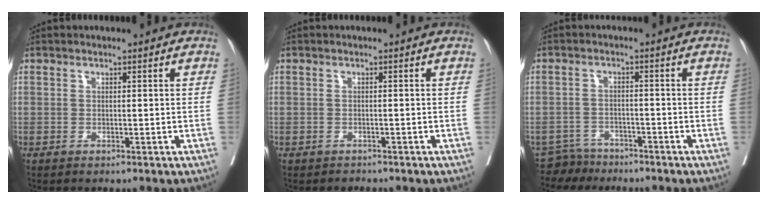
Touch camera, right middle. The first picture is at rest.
{"total": 1.0, "force": [-0.8, 0.5, -0.1], "torque": [-0.003, 0.000, -0.016]}
{"total": 4.0, "force": [-3.7, 1.3, -1.0], "torque": [0.017, -0.003, -0.065]}